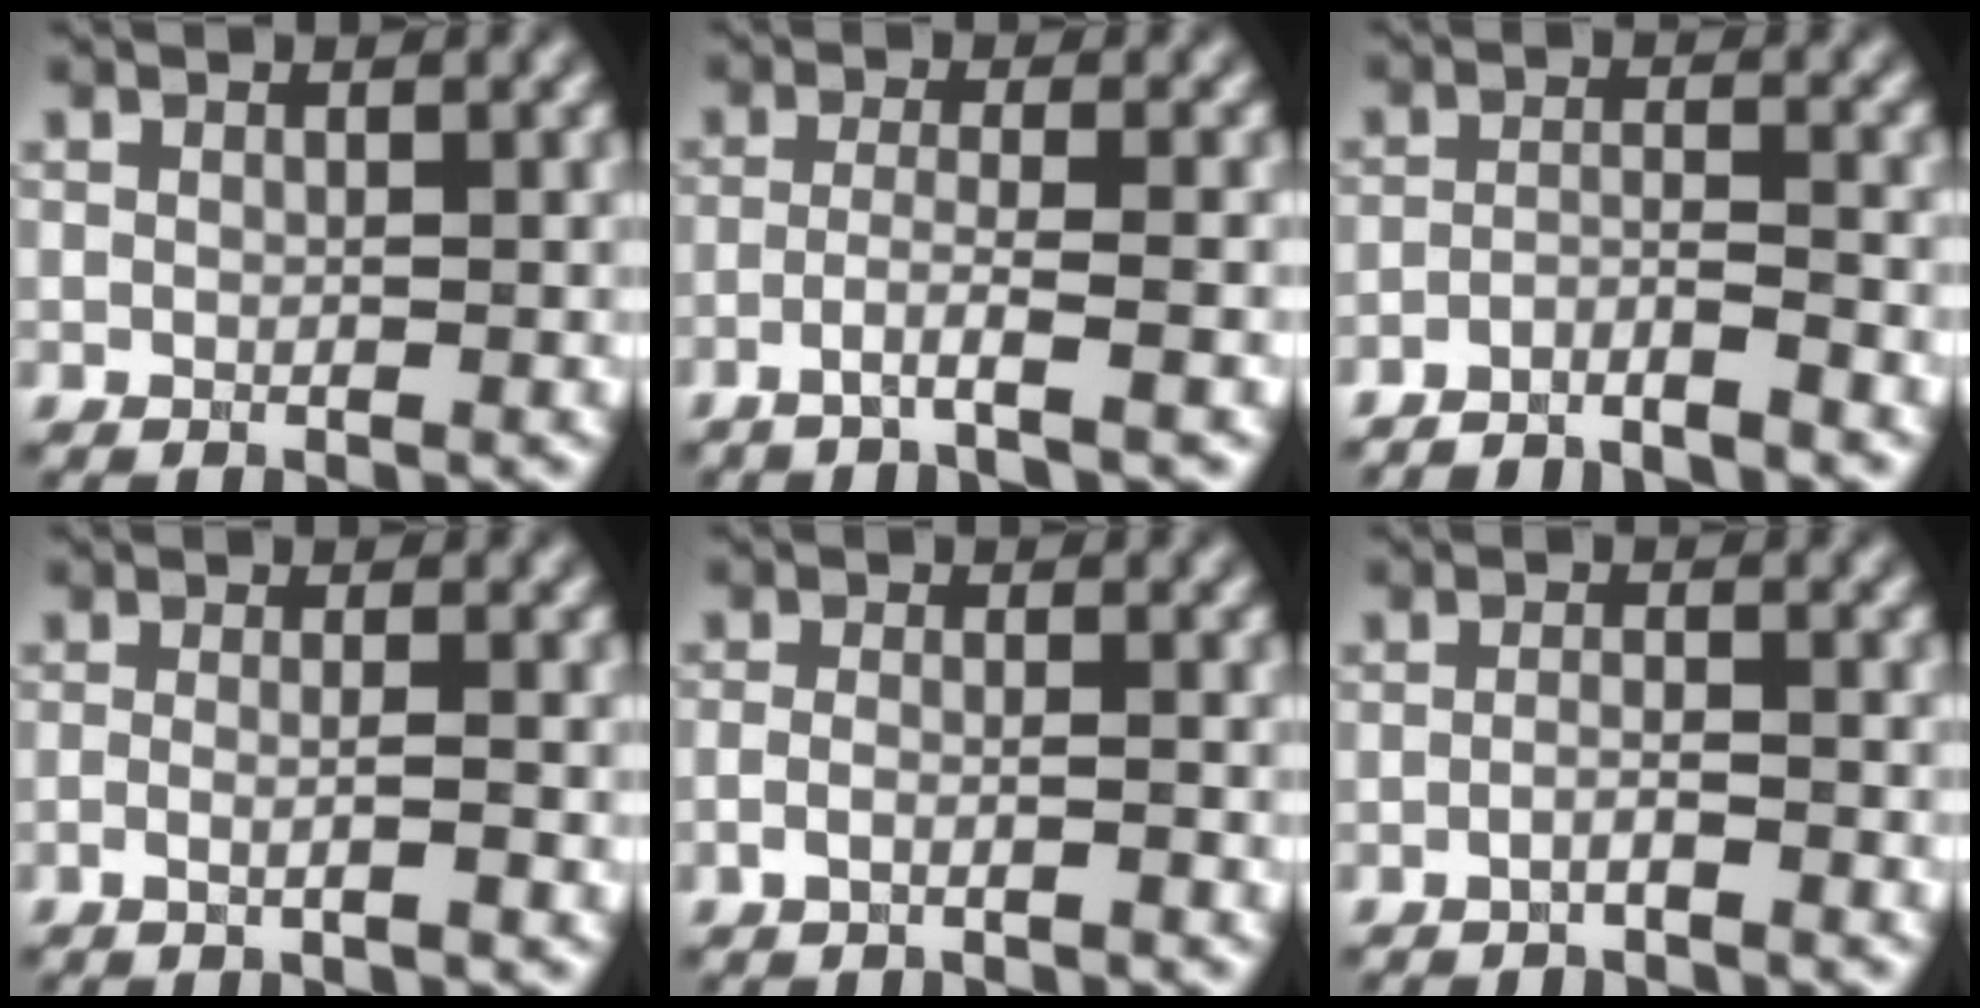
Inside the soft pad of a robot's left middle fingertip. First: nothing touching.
{"total": 3.1, "force": [-1.7, 0.3, 2.6], "torque": [-0.041, 0.002, -0.048]}
{"total": 3.4, "force": [-3.1, 0.3, 1.5], "torque": [-0.021, -0.001, -0.061]}
{"total": 2.2, "force": [-0.5, 0.7, 2.0], "torque": [-0.017, 0.000, -0.024]}
{"total": 1.6, "force": [-1.2, 0.4, 1.0], "torque": [-0.021, -0.003, -0.028]}
{"total": 1.4, "force": [-1.1, 0.3, 0.9], "torque": [-0.015, 0.000, -0.025]}